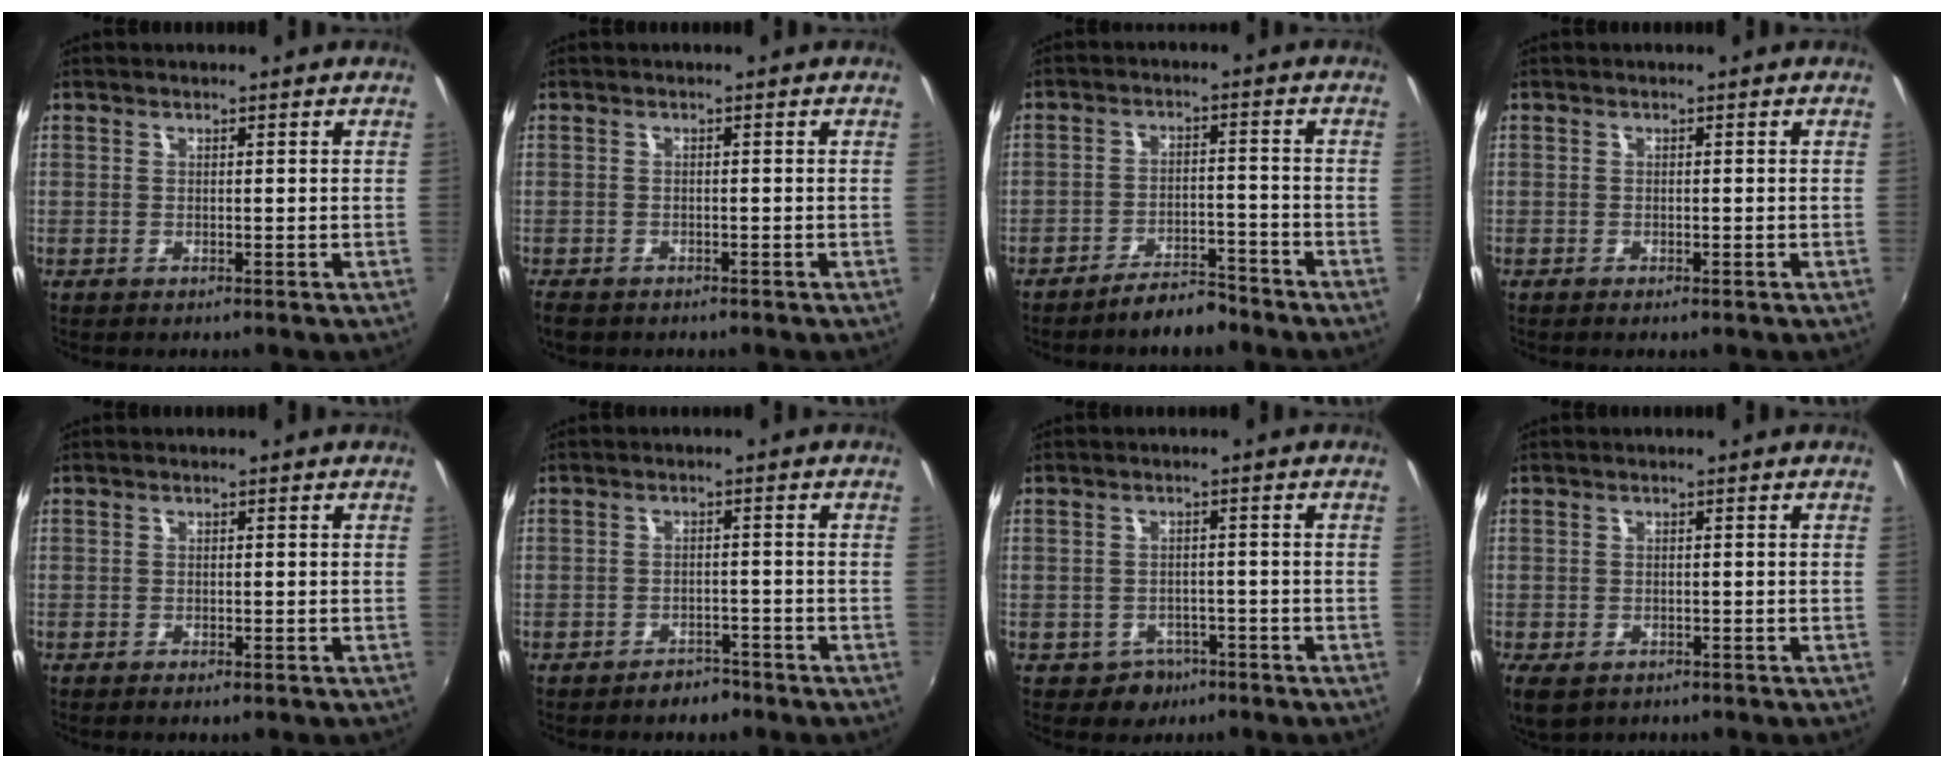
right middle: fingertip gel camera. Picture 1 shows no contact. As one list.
[{"total": 3.3, "force": [-2.7, 1.2, 1.5], "torque": [-0.037, -0.017, -0.045]}, {"total": 5.8, "force": [-5.2, 1.5, 2.1], "torque": [-0.050, 0.013, -0.077]}, {"total": 0.6, "force": [-0.5, -0.1, 0.3], "torque": [-0.007, -0.003, -0.009]}, {"total": 0.9, "force": [-0.7, 0.0, 0.5], "torque": [-0.010, -0.004, -0.012]}, {"total": 3.2, "force": [-2.8, 1.3, 0.6], "torque": [-0.017, 0.005, -0.038]}, {"total": 4.0, "force": [-2.3, 3.2, 0.6], "torque": [-0.024, 0.004, -0.027]}, {"total": 5.3, "force": [-3.1, 2.9, 3.2], "torque": [-0.070, -0.024, -0.050]}]